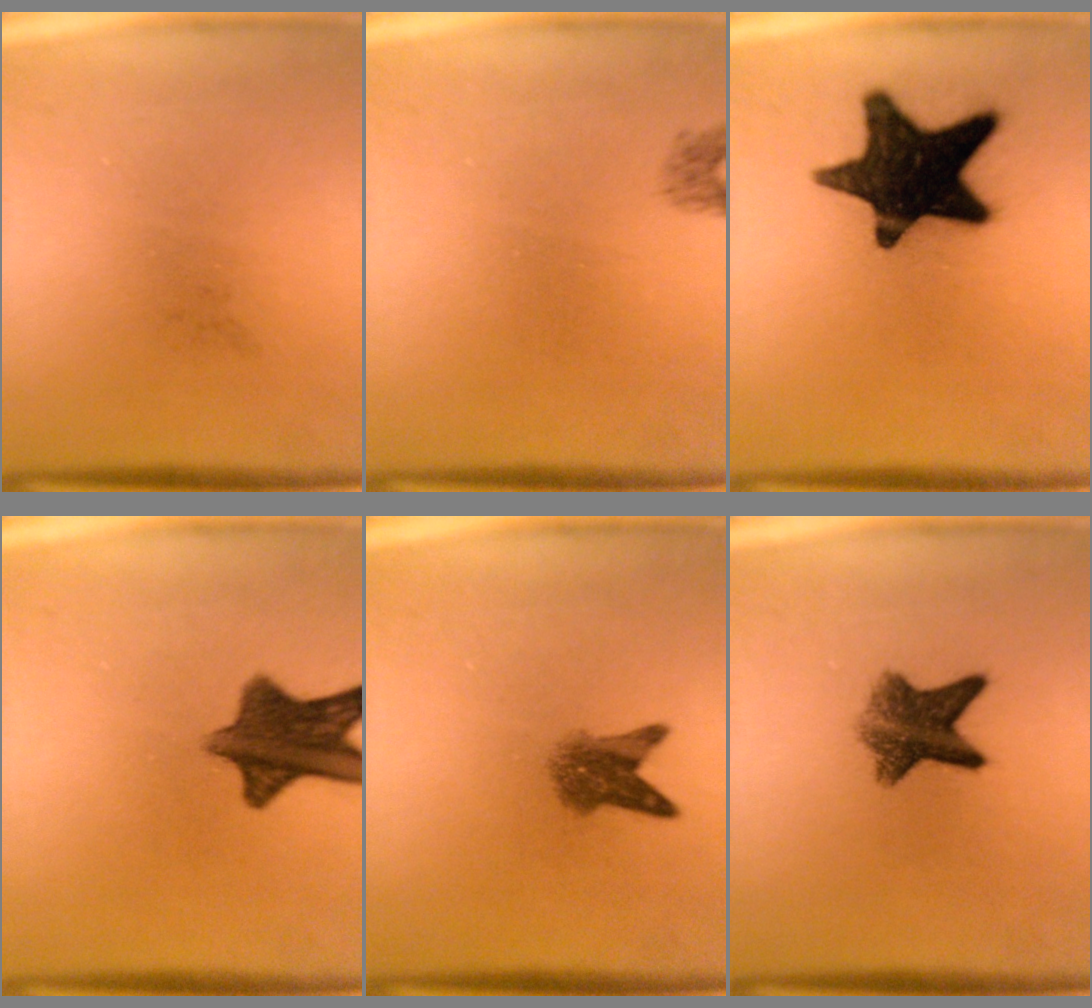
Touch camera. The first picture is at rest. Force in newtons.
{"total": 1.0}
{"total": 17.9}
{"total": 10.5}
{"total": 4.1}
{"total": 7.5}